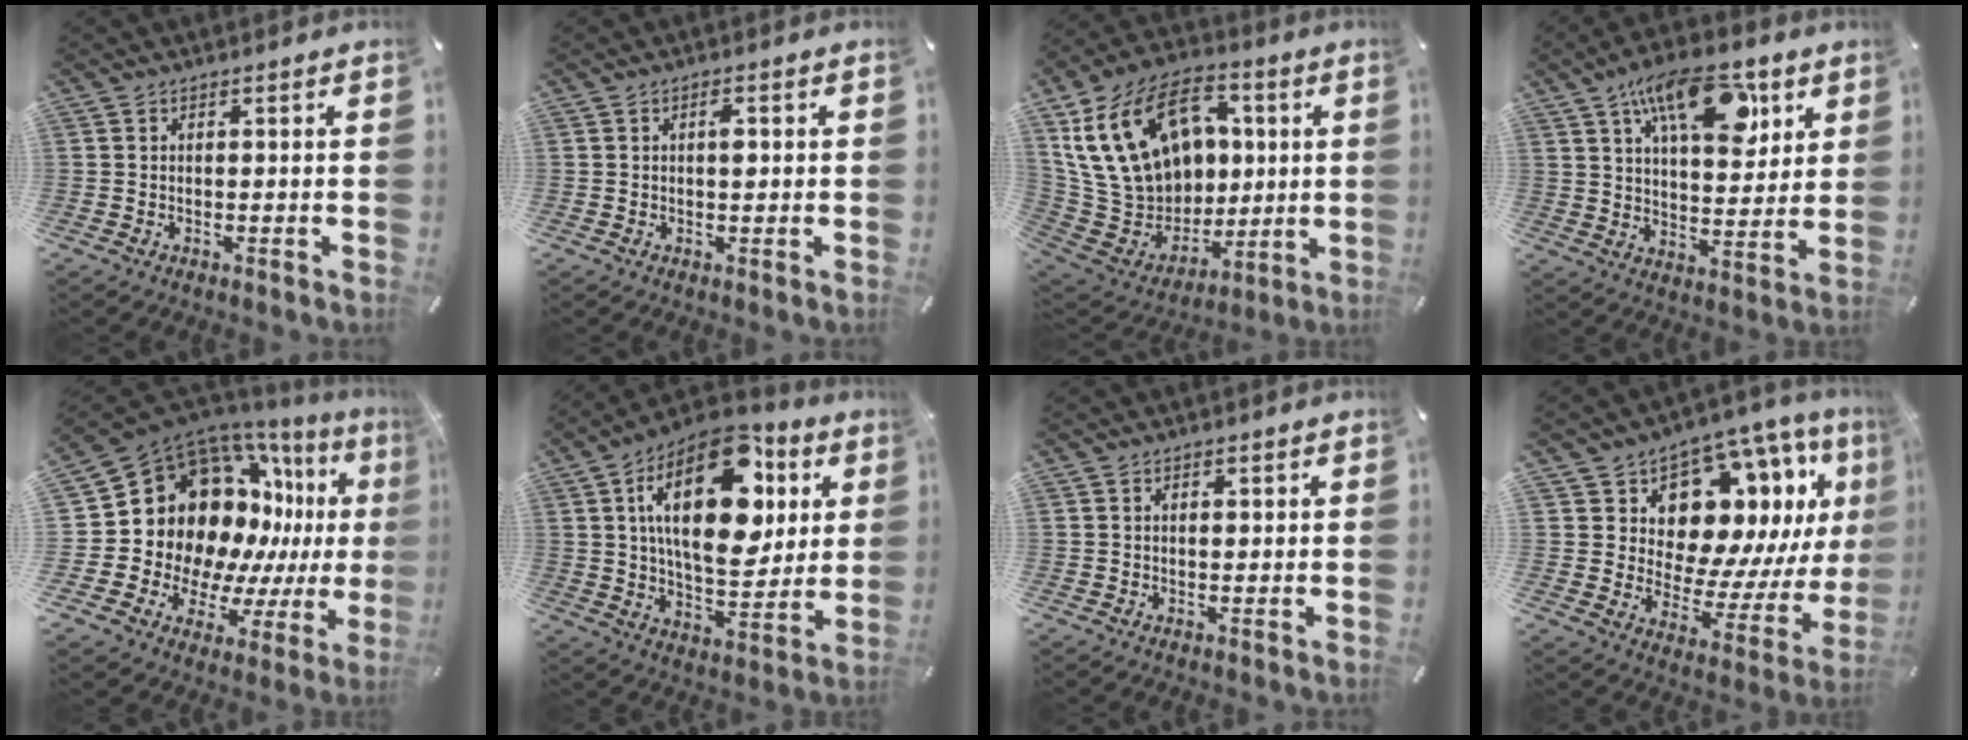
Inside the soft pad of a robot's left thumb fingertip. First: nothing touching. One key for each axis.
{"total": 2.4, "fx": 0.4, "fy": 1.1, "fz": 2.1, "tx": -0.027, "ty": -0.001, "tz": 0.001}
{"total": 24.0, "fx": 7.8, "fy": 18.0, "fz": 13.9, "tx": -0.271, "ty": -0.031, "tz": 0.161}
{"total": 17.0, "fx": 8.7, "fy": 8.3, "fz": 12.0, "tx": -0.184, "ty": -0.028, "tz": 0.143}
{"total": 18.4, "fx": 5.4, "fy": 14.7, "fz": 9.6, "tx": -0.160, "ty": -0.095, "tz": 0.137}
{"total": 25.5, "fx": 8.7, "fy": 13.8, "fz": 19.6, "tx": -0.337, "ty": -0.036, "tz": 0.139}
{"total": 1.4, "fx": 0.4, "fy": 0.9, "fz": 1.0, "tx": -0.021, "ty": 0.006, "tz": 0.006}
{"total": 15.3, "fx": 8.6, "fy": 10.2, "fz": 7.5, "tx": -0.106, "ty": -0.087, "tz": 0.155}